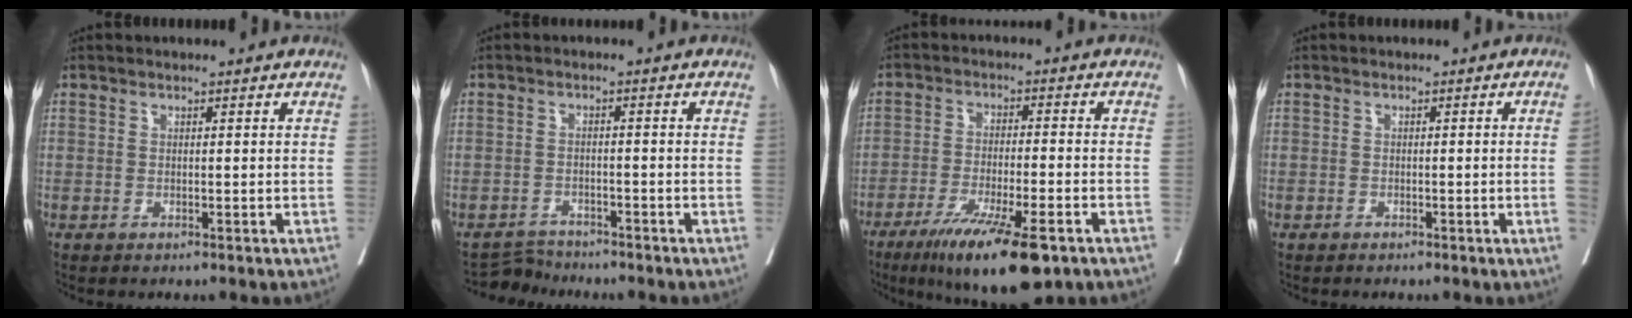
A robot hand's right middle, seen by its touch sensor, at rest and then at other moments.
{"total": 3.0, "force": [-2.9, 0.0, -0.9], "torque": [0.017, -0.009, -0.049]}
{"total": 13.3, "force": [-8.3, 1.7, 10.3], "torque": [-0.162, -0.033, -0.133]}
{"total": 1.5, "force": [-0.2, -0.8, 1.3], "torque": [-0.019, 0.000, -0.004]}